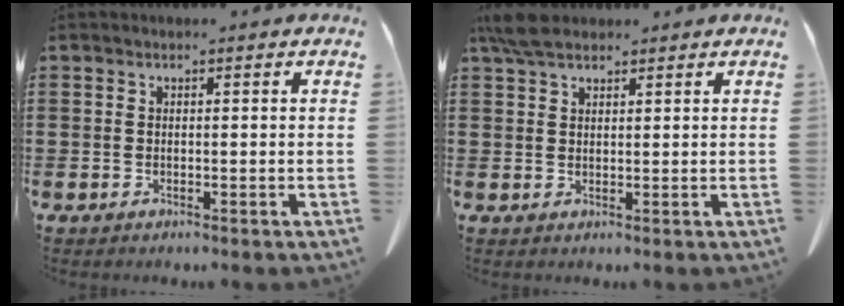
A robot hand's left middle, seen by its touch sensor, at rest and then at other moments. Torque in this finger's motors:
{"motor_torque": [1.14, 0.48, 0.26, 0.08]}